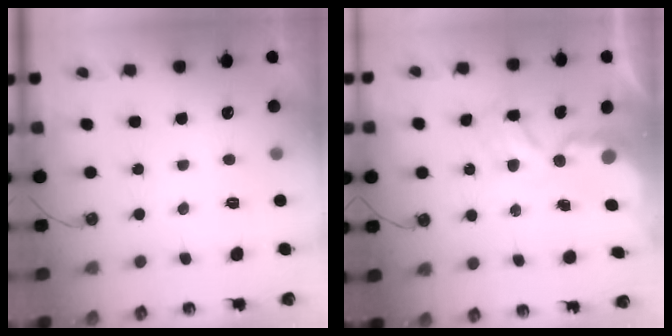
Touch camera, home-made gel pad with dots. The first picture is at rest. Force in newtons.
{"total": 4.6, "press": 4.6, "slide": 0.6}